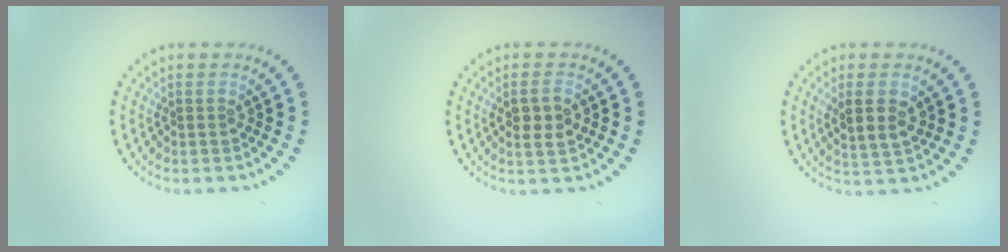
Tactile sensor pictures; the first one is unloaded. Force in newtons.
{"total": 2.6, "press": 2.5, "slide": 0.5}
{"total": 2.8, "press": 2.7, "slide": 0.9}